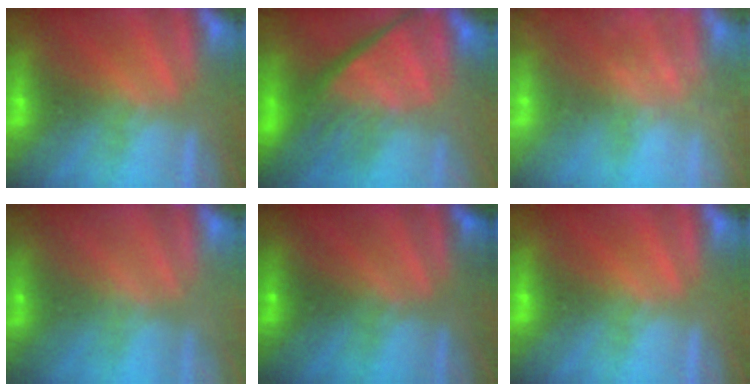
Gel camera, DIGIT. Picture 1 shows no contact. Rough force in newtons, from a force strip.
{"total": 9.4}
{"total": 6.1}
{"total": 2.2}
{"total": 1.6}
{"total": 0.0}